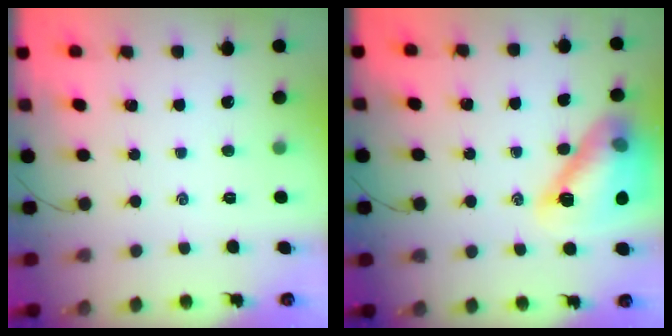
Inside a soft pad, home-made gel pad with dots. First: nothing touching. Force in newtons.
{"total": 15.3, "press": 15.2, "slide": 1.8}